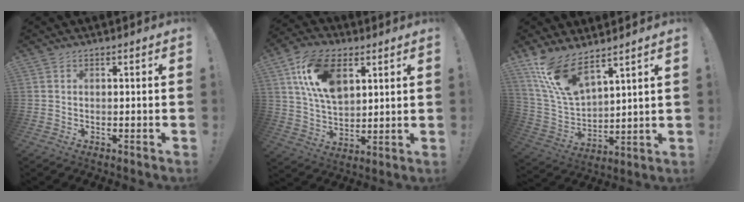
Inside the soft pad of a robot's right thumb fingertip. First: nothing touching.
{"total": 16.8, "force": [7.1, 10.2, 11.3], "torque": [-0.213, -0.012, 0.134]}
{"total": 14.0, "force": [10.3, 5.0, 8.0], "torque": [-0.181, -0.064, 0.194]}